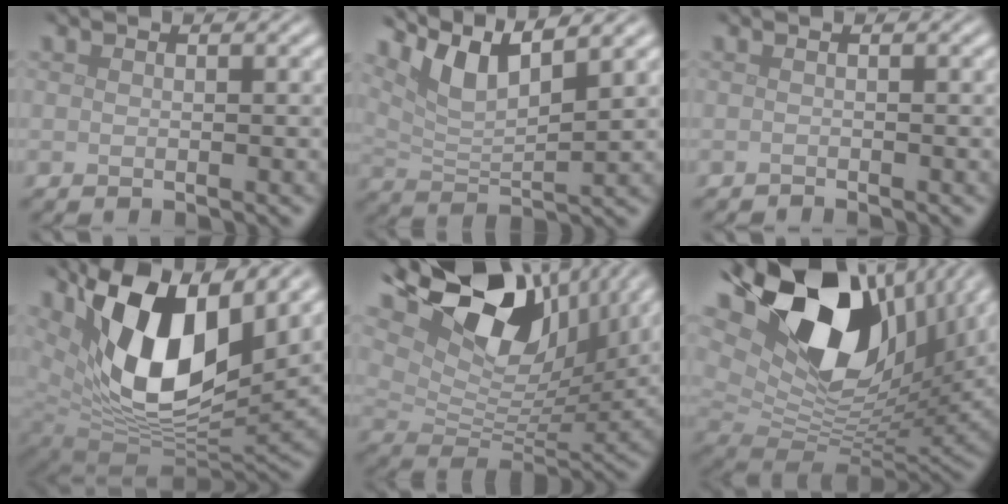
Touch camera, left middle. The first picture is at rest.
{"total": 5.7, "force": [3.9, 1.3, 3.9], "torque": [-0.083, -0.002, 0.076]}
{"total": 0.6, "force": [-0.5, 0.1, 0.2], "torque": [-0.001, -0.002, -0.013]}
{"total": 14.7, "force": [5.7, 7.4, 11.3], "torque": [-0.200, -0.004, 0.101]}
{"total": 14.9, "force": [8.4, 7.6, 9.7], "torque": [-0.187, 0.023, 0.140]}
{"total": 17.5, "force": [7.5, 9.9, 12.4], "torque": [-0.248, 0.007, 0.137]}